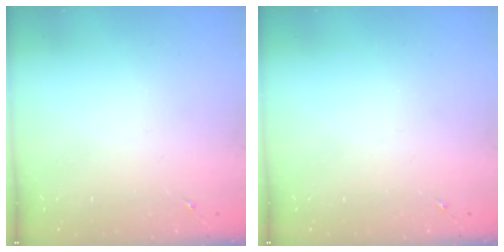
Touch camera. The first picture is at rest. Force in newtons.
{"total": 0.0}